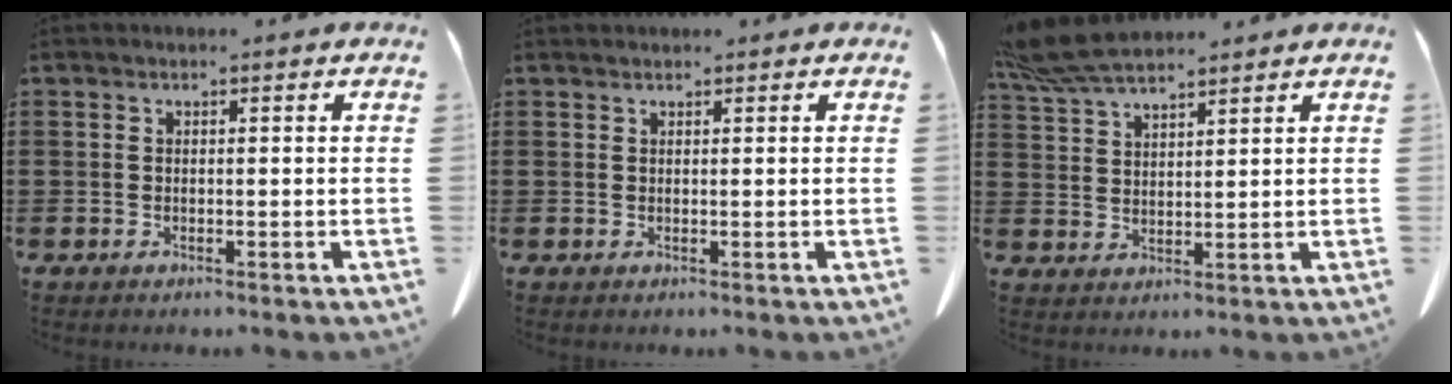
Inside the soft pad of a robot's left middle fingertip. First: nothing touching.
{"total": 0.5, "force": [0.5, 0.1, 0.0], "torque": [-0.002, -0.001, 0.011]}
{"total": 7.3, "force": [6.3, 1.6, 3.4], "torque": [-0.085, -0.008, 0.121]}